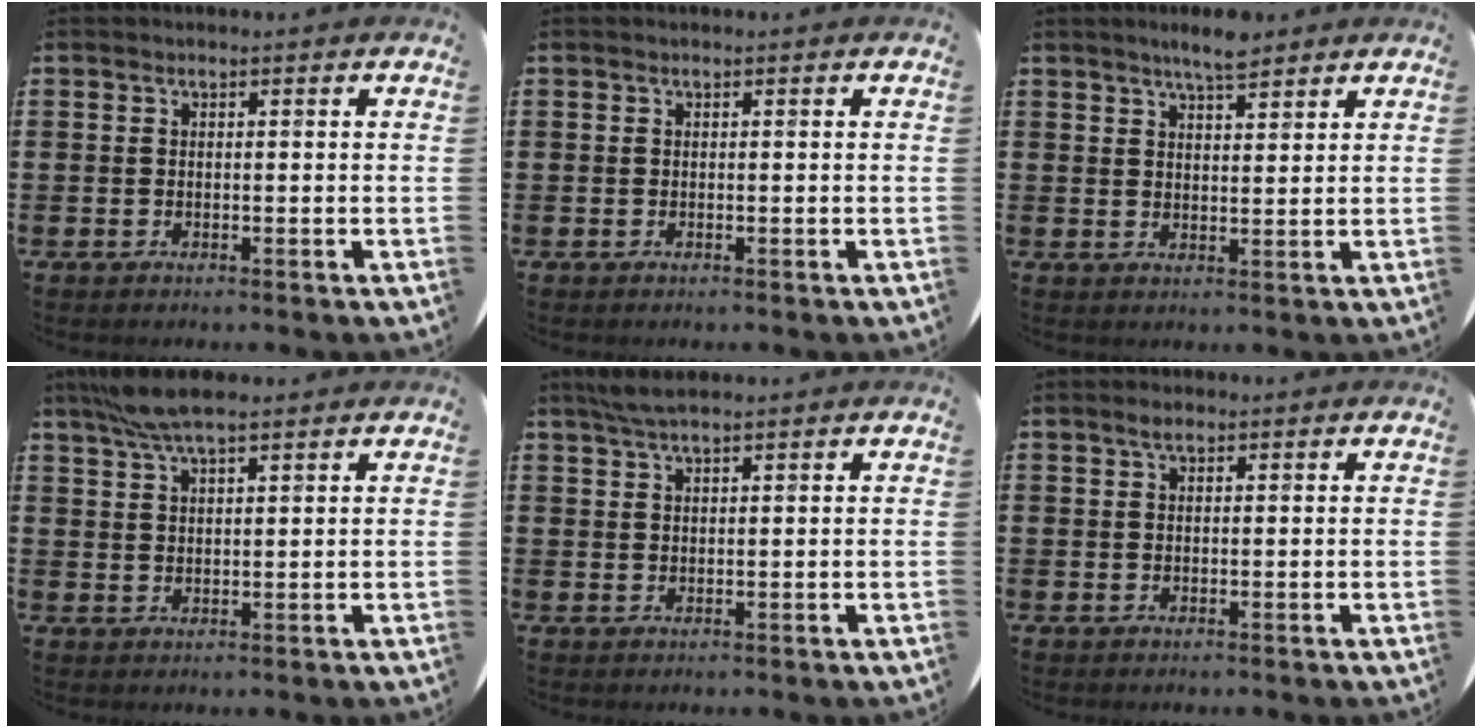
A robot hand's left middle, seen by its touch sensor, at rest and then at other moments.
{"total": 0.0}
{"total": 4.3, "force": [3.9, 0.5, 1.7], "torque": [-0.031, -0.010, 0.067]}
{"total": 5.5, "force": [4.4, 0.8, 3.1], "torque": [-0.070, 0.000, 0.079]}
{"total": 2.8, "force": [2.3, 0.4, 1.6], "torque": [-0.034, 0.005, 0.040]}
{"total": 1.3, "force": [0.9, 0.6, 0.8], "torque": [-0.009, 0.002, 0.013]}